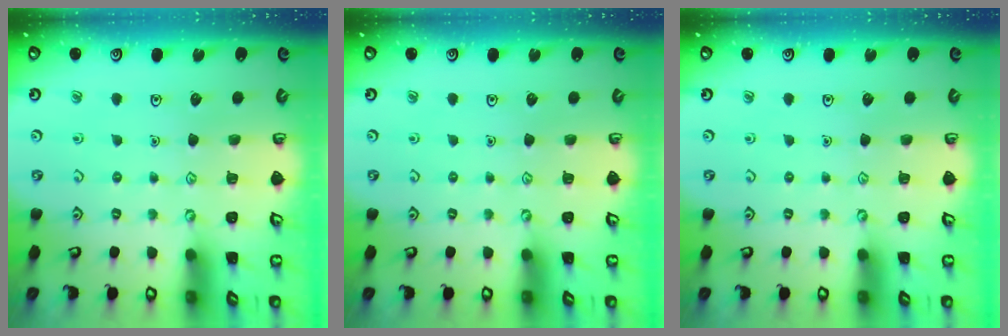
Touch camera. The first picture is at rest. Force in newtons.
{"total": 0.0}
{"total": 0.0}